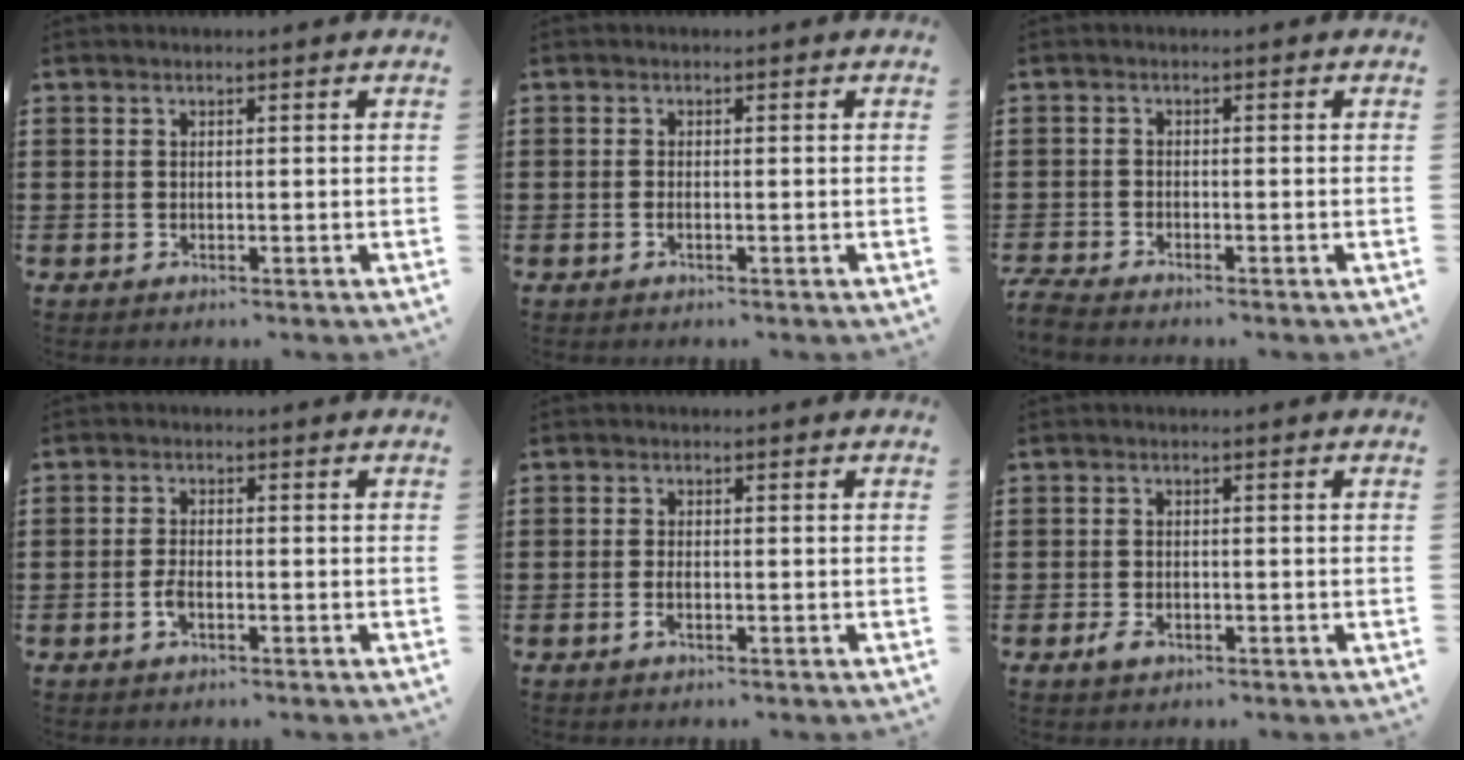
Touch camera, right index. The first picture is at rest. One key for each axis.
{"total": 0.6, "fx": -0.4, "fy": 0.0, "fz": 0.5, "tx": -0.009, "ty": -0.002, "tz": -0.007}
{"total": 2.1, "fx": -2.1, "fy": 0.0, "fz": 0.1, "tx": -0.013, "ty": -0.002, "tz": -0.046}
{"total": 2.4, "fx": -1.1, "fy": 0.8, "fz": 1.9, "tx": -0.052, "ty": -0.004, "tz": -0.024}
{"total": 1.4, "fx": -0.6, "fy": 0.3, "fz": 1.2, "tx": -0.032, "ty": -0.008, "tz": -0.011}
{"total": 1.6, "fx": -0.9, "fy": 1.0, "fz": 1.0, "tx": -0.026, "ty": -0.003, "tz": -0.018}